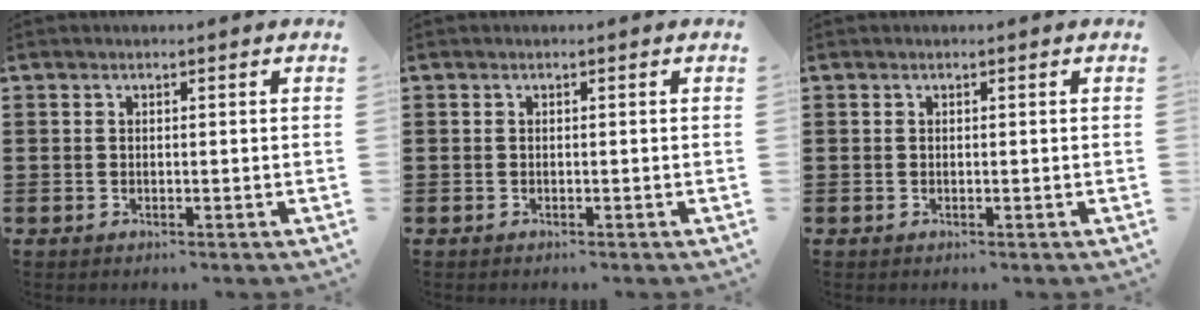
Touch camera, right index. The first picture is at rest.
{"total": 0.0}
{"total": 0.0}